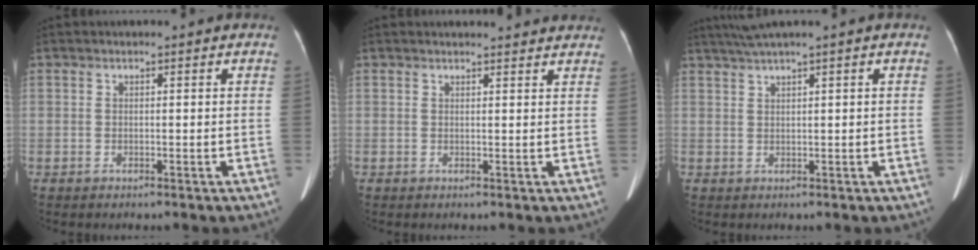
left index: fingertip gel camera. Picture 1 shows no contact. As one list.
[{"total": 8.3, "force": [7.9, 1.3, 1.9], "torque": [-0.011, 0.020, 0.074]}, {"total": 3.2, "force": [2.5, -0.9, 1.8], "torque": [-0.045, 0.014, 0.058]}]